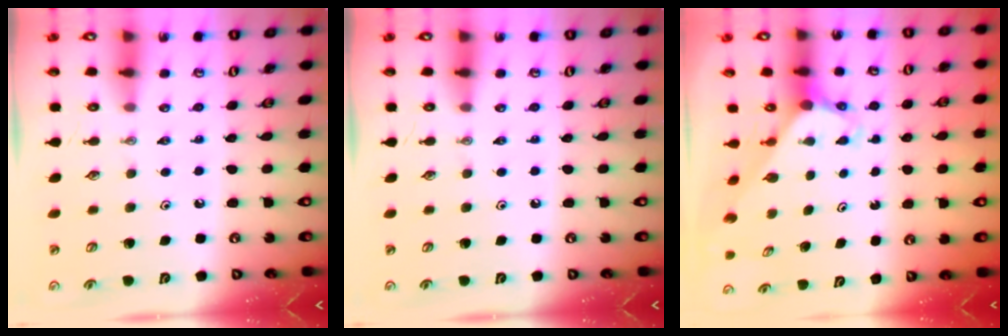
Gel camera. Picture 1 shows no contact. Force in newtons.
{"total": 0.0}
{"total": 3.0, "press": 3.0, "slide": 0.2}